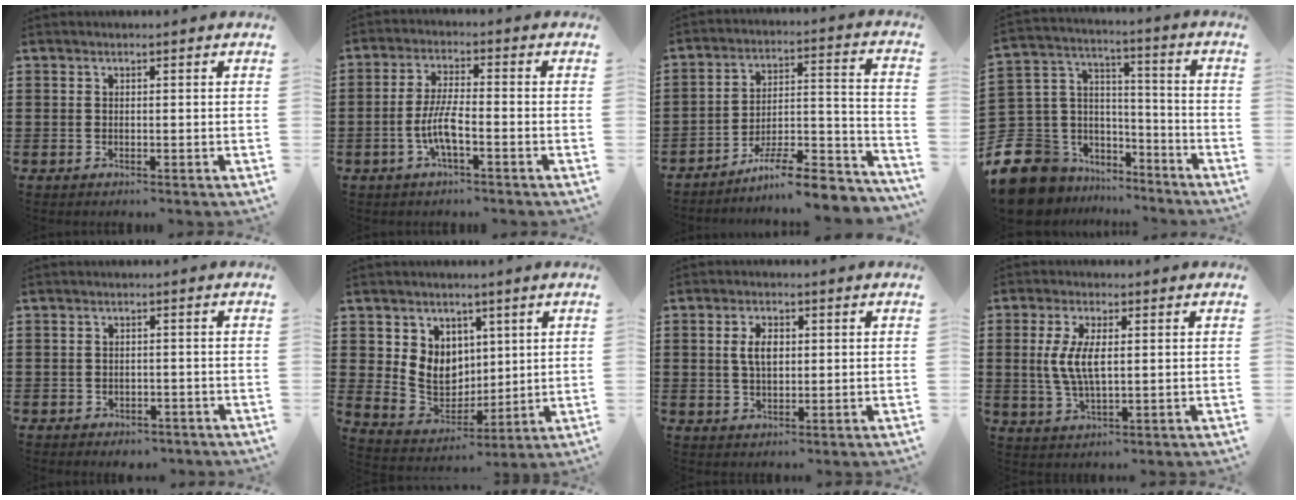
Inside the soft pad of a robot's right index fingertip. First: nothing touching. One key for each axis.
{"total": 5.8, "fx": -2.1, "fy": 1.2, "fz": 5.3, "tx": -0.124, "ty": -0.011, "tz": -0.048}
{"total": 9.5, "fx": -7.9, "fy": 1.3, "fz": 5.0, "tx": -0.066, "ty": 0.016, "tz": -0.147}
{"total": 10.3, "fx": -6.6, "fy": 7.6, "fz": 2.0, "tx": -0.101, "ty": -0.002, "tz": -0.128}
{"total": 1.6, "fx": -1.5, "fy": 0.4, "fz": -0.1, "tx": -0.002, "ty": 0.002, "tz": -0.036}
{"total": 7.3, "fx": 2.1, "fy": 6.6, "fz": 2.1, "tx": -0.056, "ty": -0.005, "tz": 0.045}
{"total": 3.9, "fx": 0.6, "fy": 1.9, "fz": 3.4, "tx": -0.061, "ty": 0.005, "tz": 0.007}
{"total": 6.0, "fx": 0.6, "fy": 2.2, "fz": 5.6, "tx": -0.124, "ty": 0.001, "tz": 0.004}